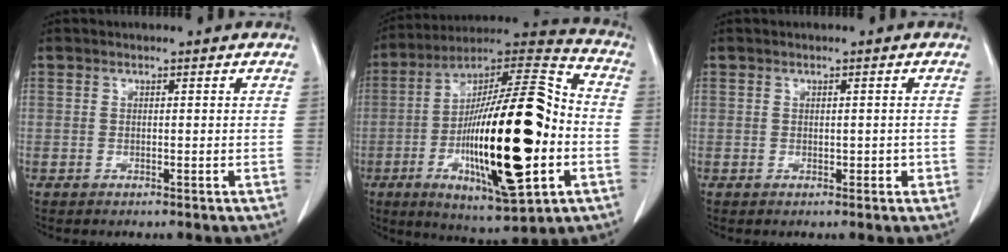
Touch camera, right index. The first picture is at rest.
{"total": 27.0, "force": [-5.3, 5.3, 26.0], "torque": [-0.452, -0.004, -0.083]}
{"total": 1.1, "force": [-0.2, 0.9, 0.7], "torque": [-0.004, 0.005, 0.001]}